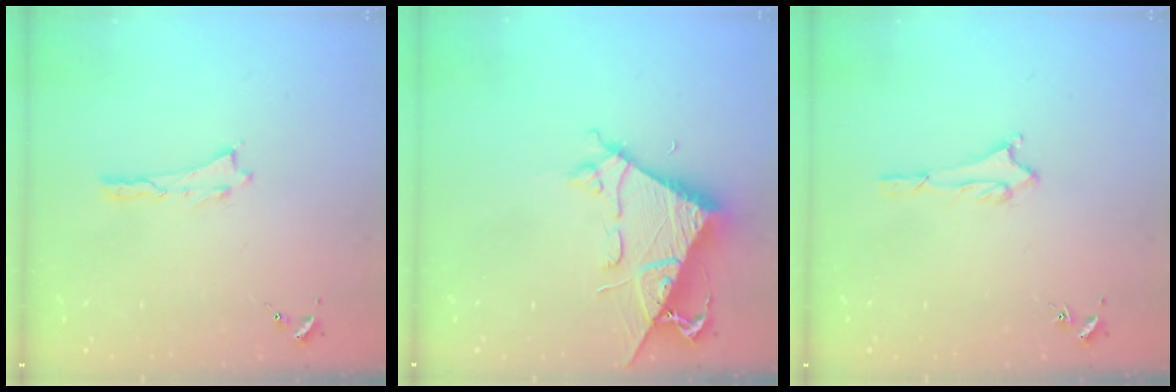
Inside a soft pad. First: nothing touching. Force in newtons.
{"total": 8.4, "press": 8.3, "slide": 0.8}
{"total": 1.6, "press": 1.6, "slide": 0.2}